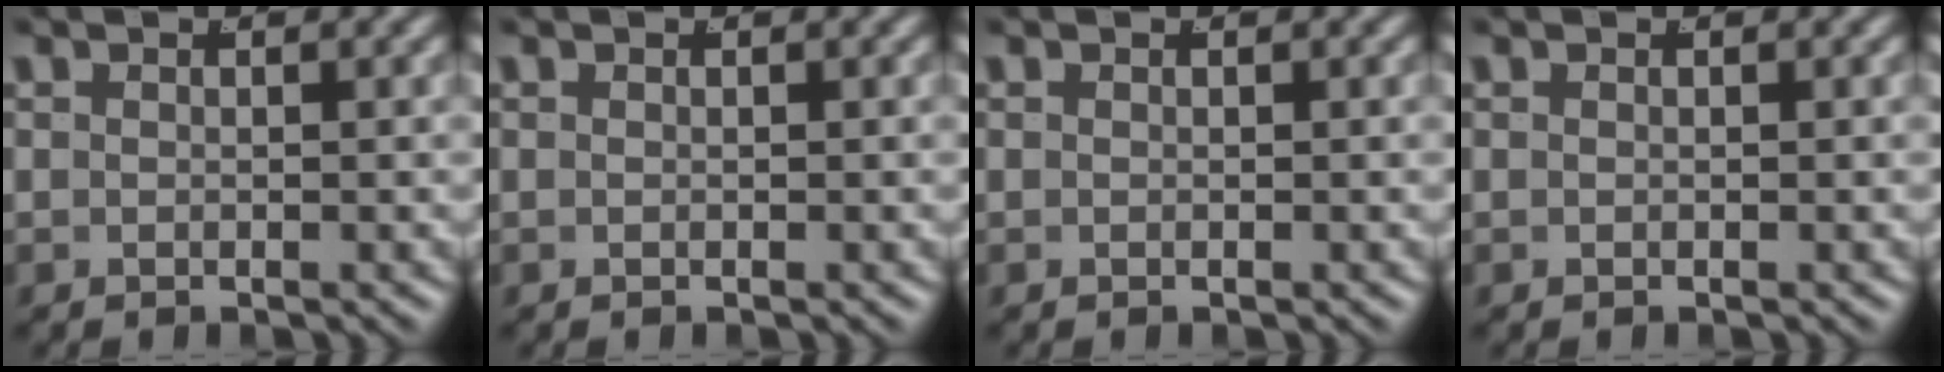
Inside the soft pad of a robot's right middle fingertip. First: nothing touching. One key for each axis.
{"total": 0.0}
{"total": 0.0}
{"total": 0.0}